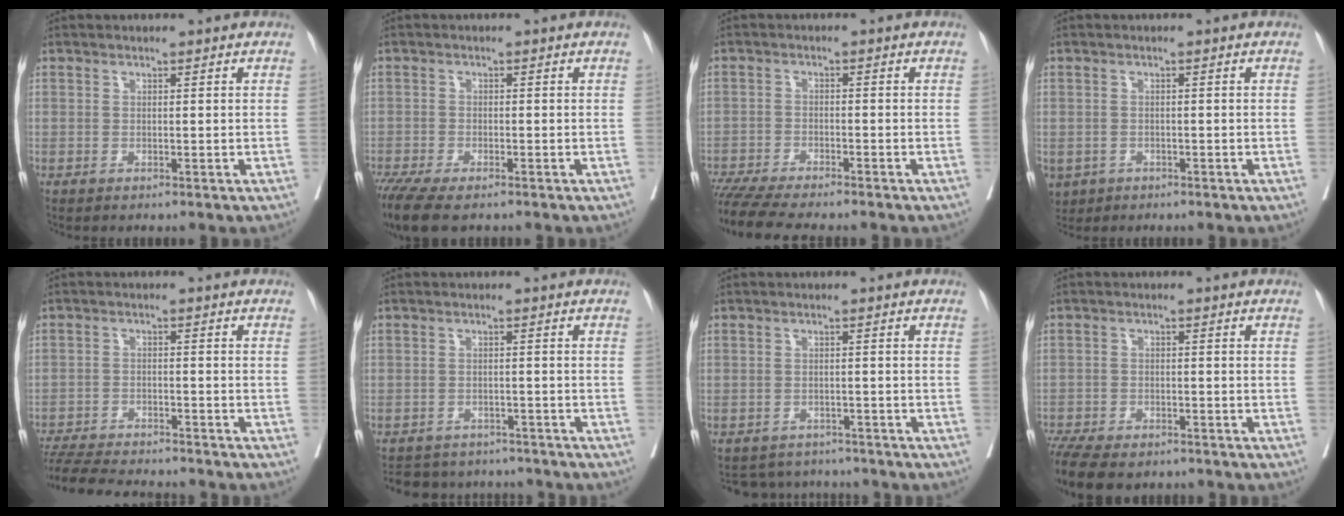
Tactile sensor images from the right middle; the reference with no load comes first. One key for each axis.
{"total": 8.7, "fx": -7.0, "fy": 1.9, "fz": 4.8, "tx": -0.079, "ty": -0.015, "tz": -0.116}
{"total": 11.0, "fx": -9.6, "fy": 0.8, "fz": 5.1, "tx": -0.072, "ty": -0.017, "tz": -0.152}
{"total": 5.2, "fx": -2.8, "fy": 4.0, "fz": 1.6, "tx": -0.040, "ty": -0.003, "tz": -0.042}
{"total": 12.8, "fx": -11.8, "fy": 1.5, "fz": 4.7, "tx": -0.080, "ty": -0.011, "tz": -0.178}
{"total": 8.7, "fx": -8.0, "fy": 3.1, "fz": 1.1, "tx": -0.015, "ty": 0.013, "tz": -0.099}
{"total": 5.3, "fx": -5.1, "fy": 1.6, "fz": -0.4, "tx": 0.009, "ty": 0.012, "tz": -0.067}
{"total": 12.4, "fx": -9.9, "fy": 4.6, "fz": 5.9, "tx": -0.129, "ty": -0.010, "tz": -0.149}